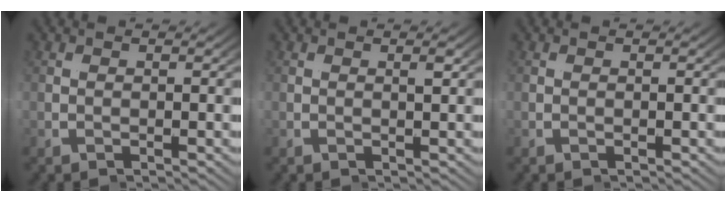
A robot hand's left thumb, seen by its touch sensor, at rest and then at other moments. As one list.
[{"total": 0.7, "force": [0.1, -0.1, 0.7], "torque": [-0.012, 0.002, 0.002]}, {"total": 0.0}]